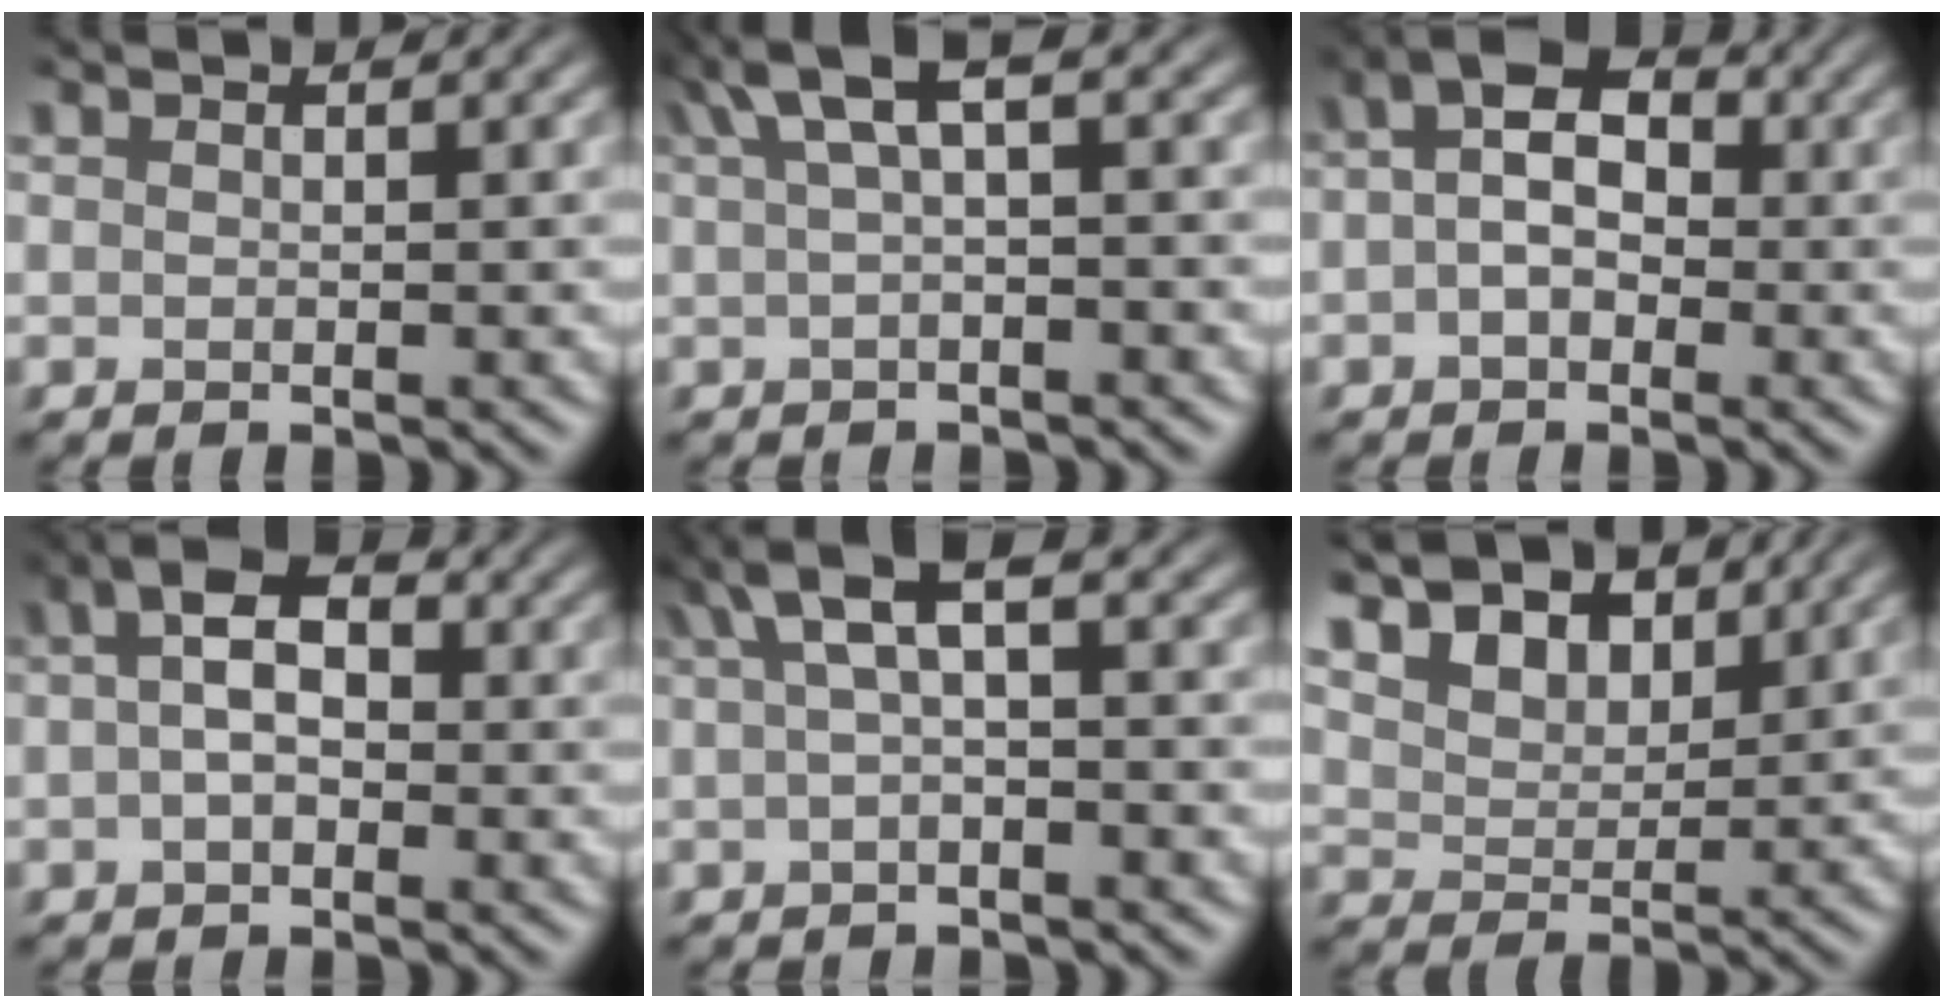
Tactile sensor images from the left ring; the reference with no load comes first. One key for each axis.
{"total": 3.5, "fx": 1.3, "fy": 0.7, "fz": 3.2, "tx": -0.050, "ty": 0.011, "tz": 0.021}
{"total": 4.5, "fx": 0.3, "fy": 3.0, "fz": 3.4, "tx": -0.050, "ty": 0.017, "tz": -0.007}
{"total": 3.9, "fx": 0.3, "fy": 2.3, "fz": 3.1, "tx": -0.057, "ty": 0.013, "tz": -0.005}
{"total": 3.7, "fx": 1.0, "fy": 0.9, "fz": 3.4, "tx": -0.051, "ty": 0.012, "tz": 0.012}
{"total": 6.9, "fx": 4.7, "fy": 4.0, "fz": 3.2, "tx": -0.081, "ty": 0.014, "tz": 0.076}